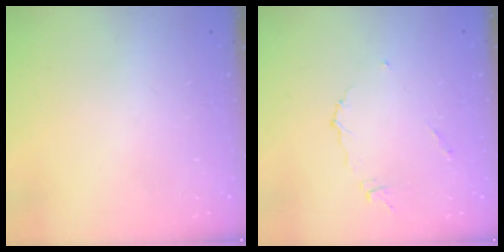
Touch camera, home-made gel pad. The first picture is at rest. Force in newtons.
{"total": 4.3, "press": 4.3, "slide": 0.3}